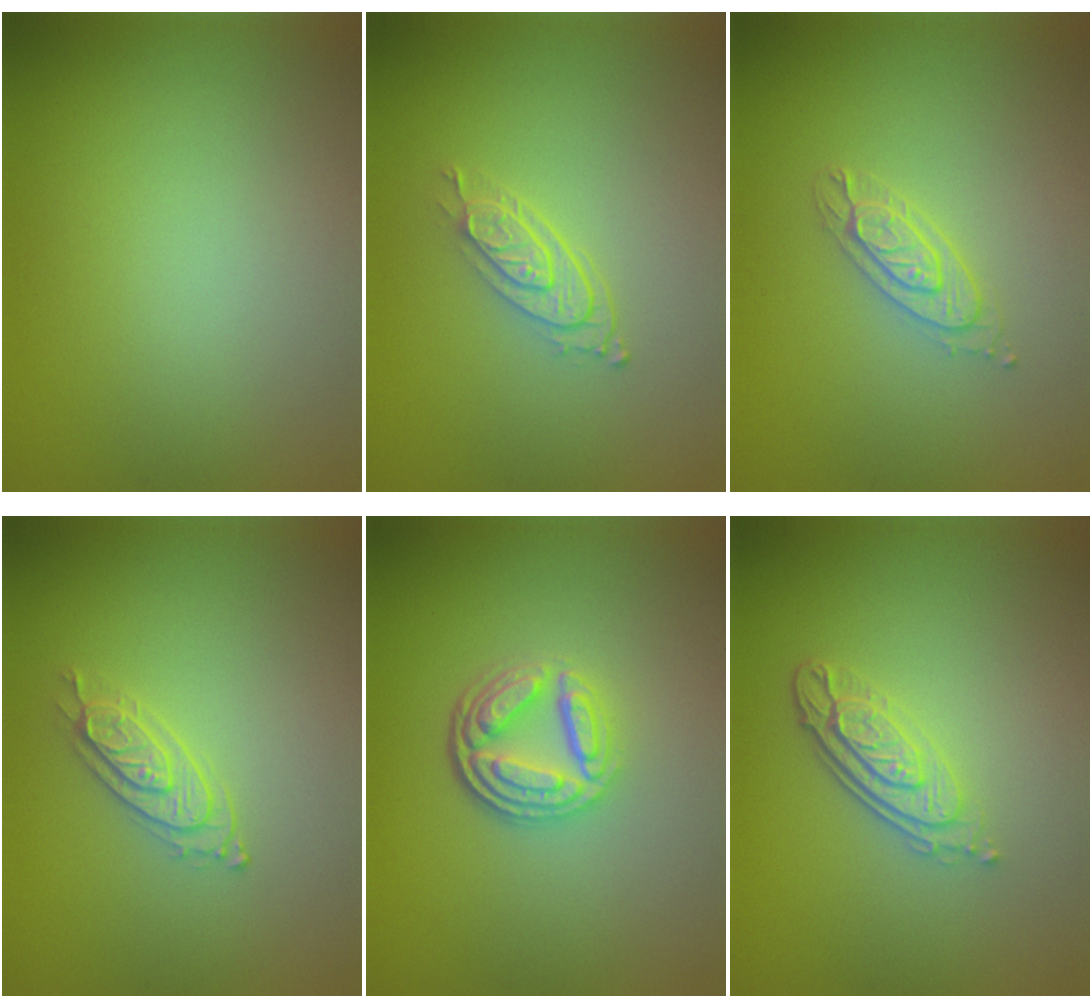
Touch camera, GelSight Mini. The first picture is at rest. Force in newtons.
{"total": 2.7, "press": 2.1, "slide": 1.6}
{"total": 2.2, "press": 2.2, "slide": 0.3}
{"total": 2.2, "press": 2.1, "slide": 0.7}
{"total": 4.5, "press": 3.3, "slide": 3.0}
{"total": 4.1, "press": 2.9, "slide": 2.8}